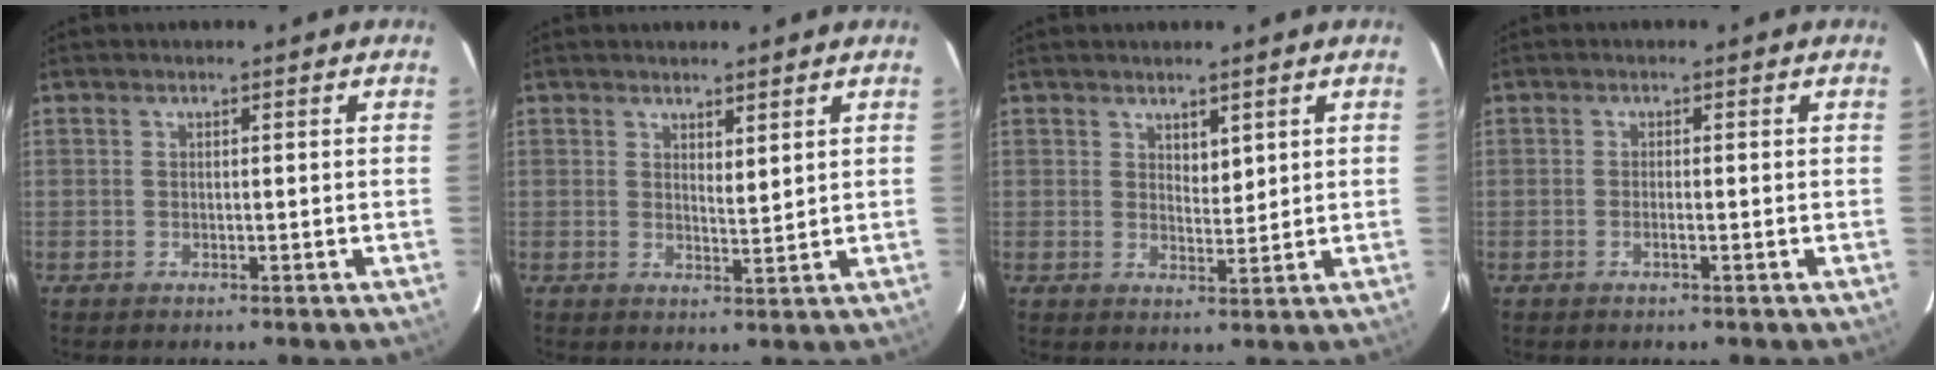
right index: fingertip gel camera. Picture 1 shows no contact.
{"total": 2.1, "force": [1.5, 0.4, 1.5], "torque": [-0.027, -0.012, 0.029]}
{"total": 2.4, "force": [1.5, 1.1, 1.5], "torque": [-0.024, -0.005, 0.033]}
{"total": 0.9, "force": [-0.4, 0.0, 0.8], "torque": [-0.018, 0.000, -0.007]}